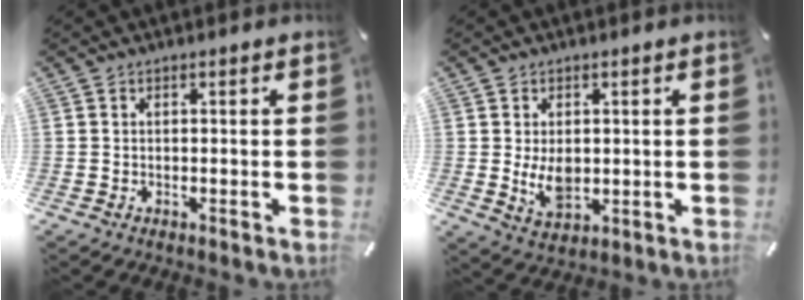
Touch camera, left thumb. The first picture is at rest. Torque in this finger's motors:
{"motor_torque": [0.92, 1.56, 0.52, -0.37, 0.20]}